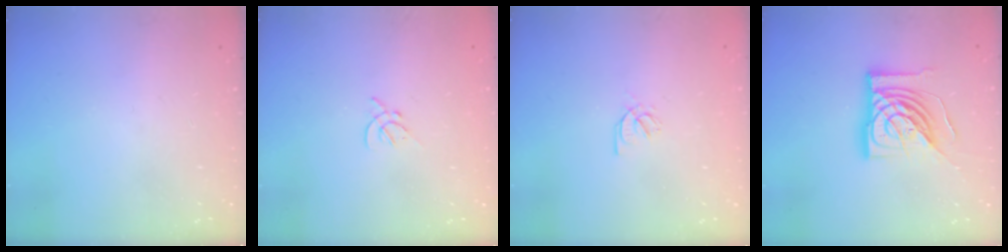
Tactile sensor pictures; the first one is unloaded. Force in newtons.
{"total": 2.0, "press": 1.9, "slide": 0.5}
{"total": 2.1, "press": 2.1, "slide": 0.2}
{"total": 18.1, "press": 18.0, "slide": 2.4}